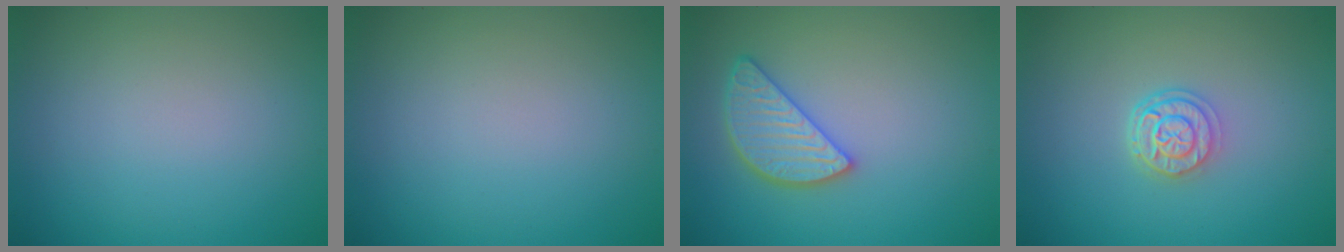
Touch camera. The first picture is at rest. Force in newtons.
{"total": 0.0}
{"total": 3.9, "press": 3.7, "slide": 1.4}
{"total": 2.7, "press": 2.2, "slide": 1.6}